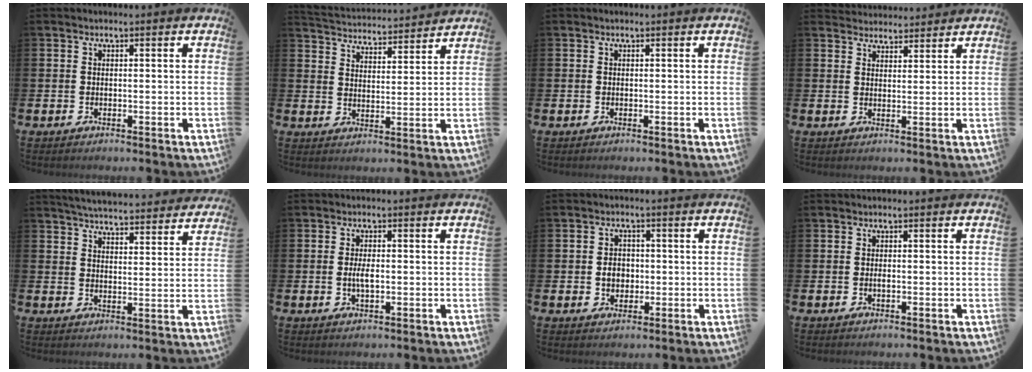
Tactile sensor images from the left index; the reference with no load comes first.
{"total": 4.3, "force": [4.3, 0.4, -0.2], "torque": [-0.016, -0.035, 0.072]}
{"total": 0.0}
{"total": 3.4, "force": [3.3, 0.8, -0.4], "torque": [0.005, -0.017, 0.060]}
{"total": 5.4, "force": [5.3, 0.5, 0.6], "torque": [-0.025, -0.037, 0.093]}
{"total": 2.7, "force": [-0.1, 1.2, 2.4], "torque": [-0.038, -0.001, -0.004]}
{"total": 3.0, "force": [-0.2, 2.5, 1.6], "torque": [-0.013, -0.001, -0.012]}
{"total": 0.5, "force": [0.0, 0.2, 0.5], "torque": [-0.011, -0.001, -0.001]}